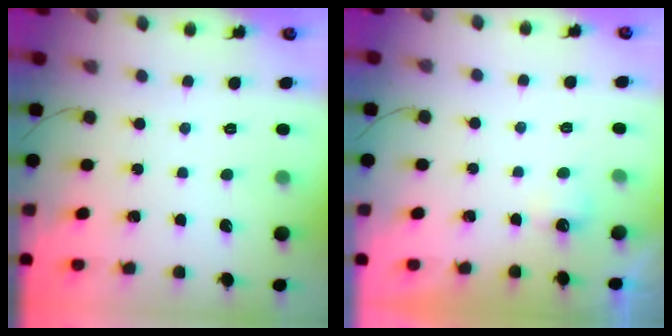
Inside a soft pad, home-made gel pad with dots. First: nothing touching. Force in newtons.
{"total": 2.9, "press": 2.8, "slide": 0.8}